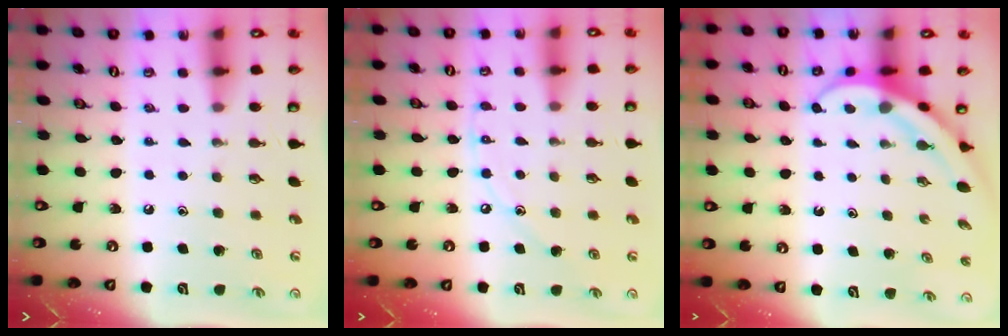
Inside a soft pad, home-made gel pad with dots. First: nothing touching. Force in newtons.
{"total": 7.2, "press": 7.1, "slide": 0.8}
{"total": 6.6, "press": 6.6, "slide": 0.5}